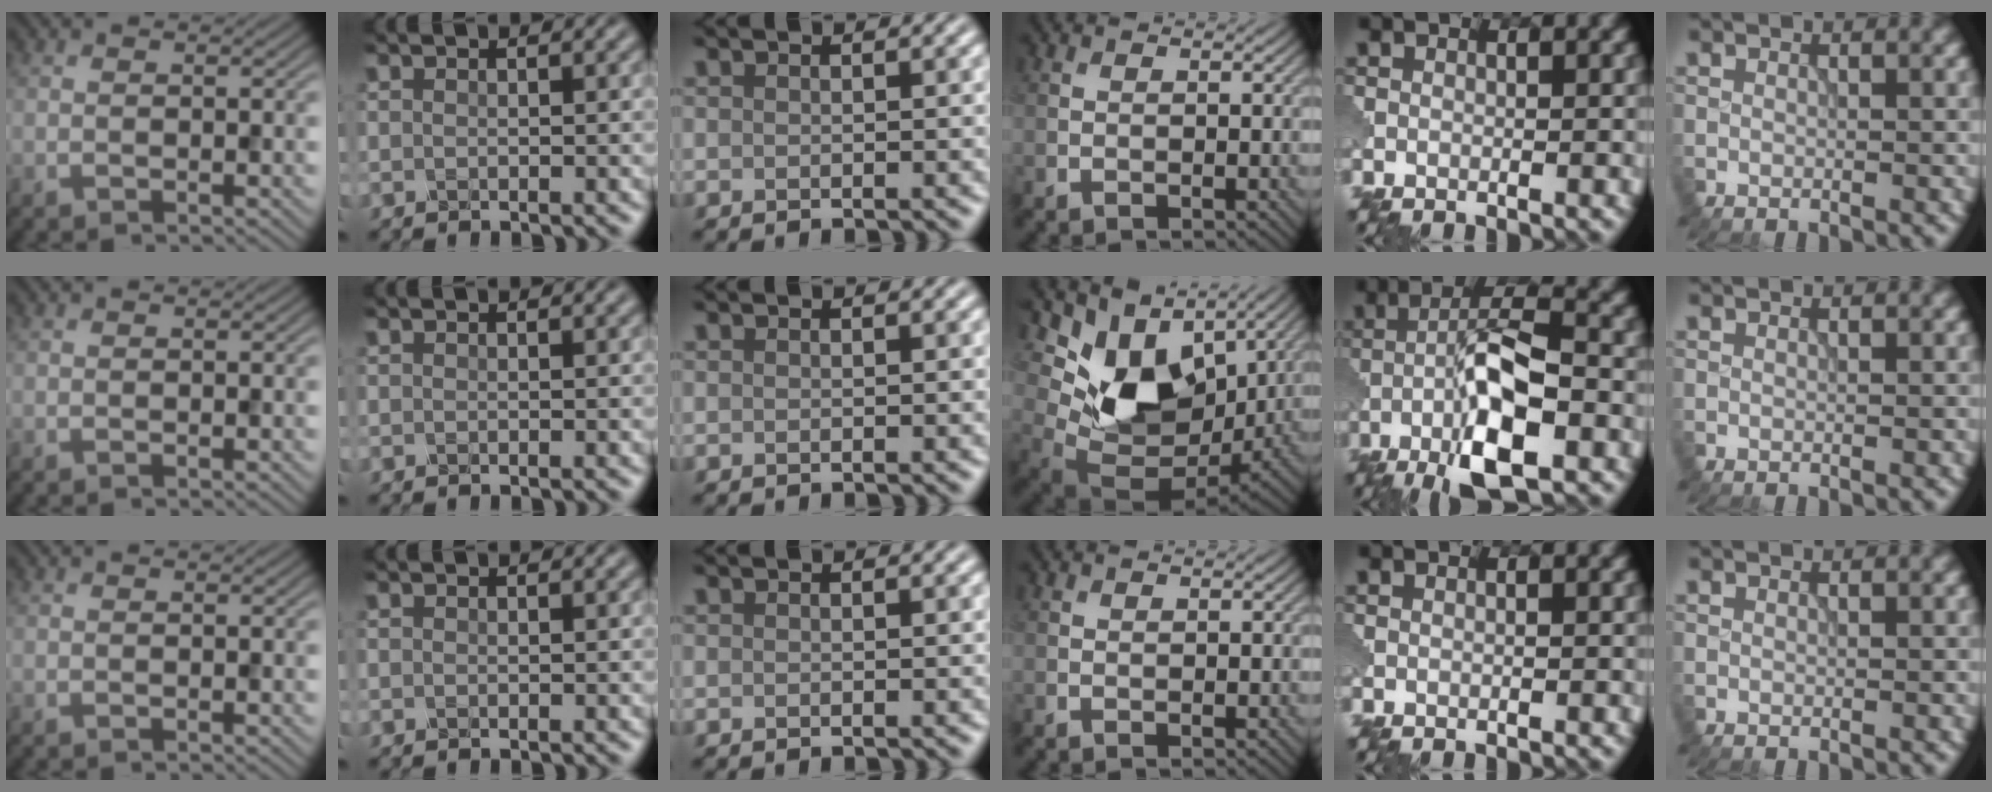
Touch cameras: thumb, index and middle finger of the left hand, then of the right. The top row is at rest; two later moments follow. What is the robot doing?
{"motion": "insert", "object": "pin"}